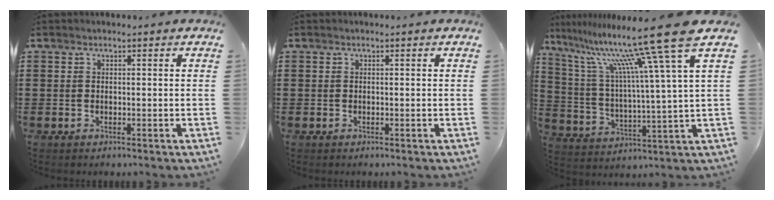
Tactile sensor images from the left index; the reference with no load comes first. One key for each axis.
{"total": 0.0}
{"total": 16.9, "fx": 11.8, "fy": -0.5, "fz": 12.1, "tx": -0.245, "ty": -0.070, "tz": 0.182}